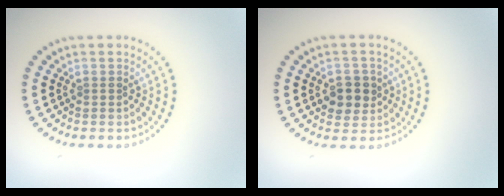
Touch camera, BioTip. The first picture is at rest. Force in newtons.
{"total": 2.8, "press": 2.8, "slide": 0.7}